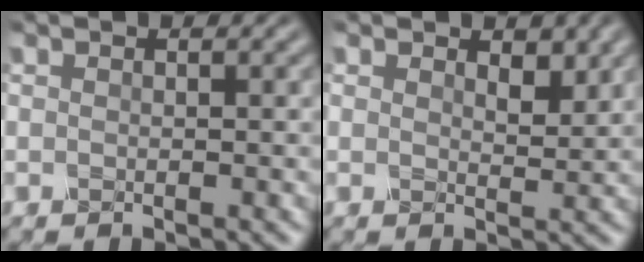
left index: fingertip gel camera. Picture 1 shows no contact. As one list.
[{"total": 1.7, "force": [1.2, 0.7, 0.9], "torque": [-0.016, -0.007, 0.020]}]